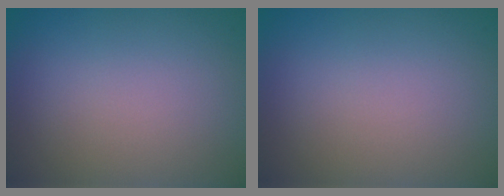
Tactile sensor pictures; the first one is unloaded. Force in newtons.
{"total": 0.0}